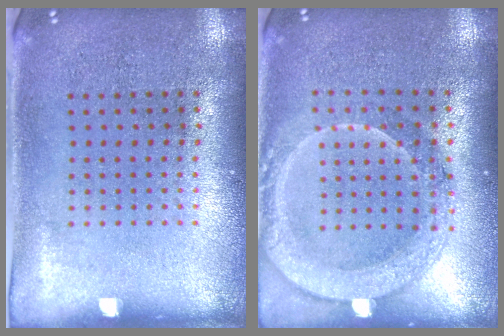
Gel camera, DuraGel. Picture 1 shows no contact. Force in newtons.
{"total": 2.1, "press": 1.9, "slide": 0.8}